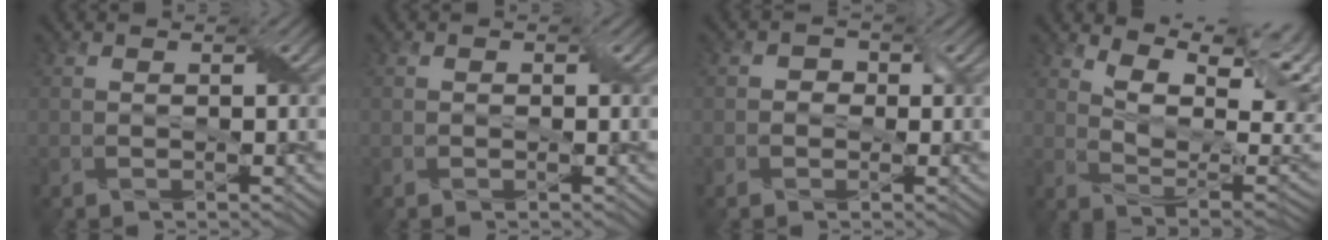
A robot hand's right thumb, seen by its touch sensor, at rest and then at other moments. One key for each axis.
{"total": 0.5, "fx": -0.1, "fy": 0.5, "fz": 0.1, "tx": -0.001, "ty": -0.003, "tz": -0.004}
{"total": 1.9, "fx": -0.1, "fy": 1.8, "fz": 0.5, "tx": -0.002, "ty": 0.007, "tz": -0.013}
{"total": 12.0, "fx": 6.7, "fy": 5.0, "fz": 8.6, "tx": -0.156, "ty": 0.007, "tz": 0.108}